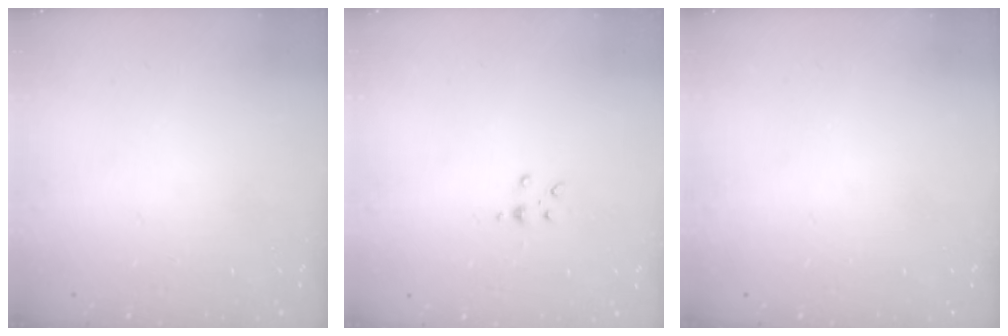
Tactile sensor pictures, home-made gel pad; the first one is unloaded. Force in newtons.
{"total": 2.0, "press": 1.9, "slide": 0.5}
{"total": 0.0}